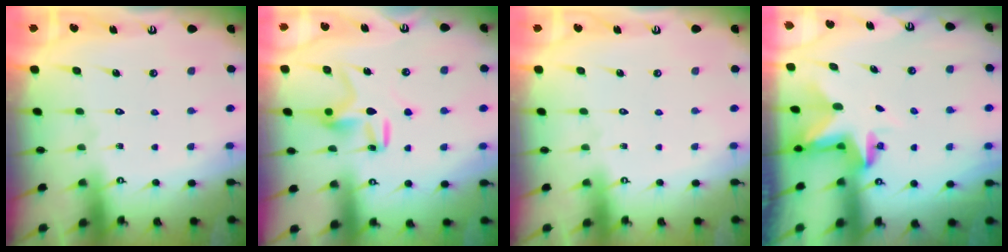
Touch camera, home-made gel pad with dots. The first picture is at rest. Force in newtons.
{"total": 10.1, "press": 10.1, "slide": 0.3}
{"total": 0.0}
{"total": 3.0, "press": 3.0, "slide": 0.2}